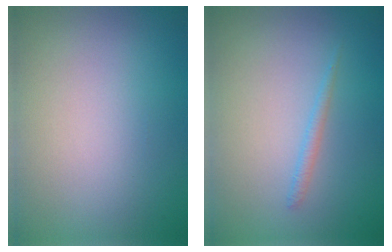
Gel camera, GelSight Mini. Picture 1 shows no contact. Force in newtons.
{"total": 0.9, "press": 0.9, "slide": 0.1}